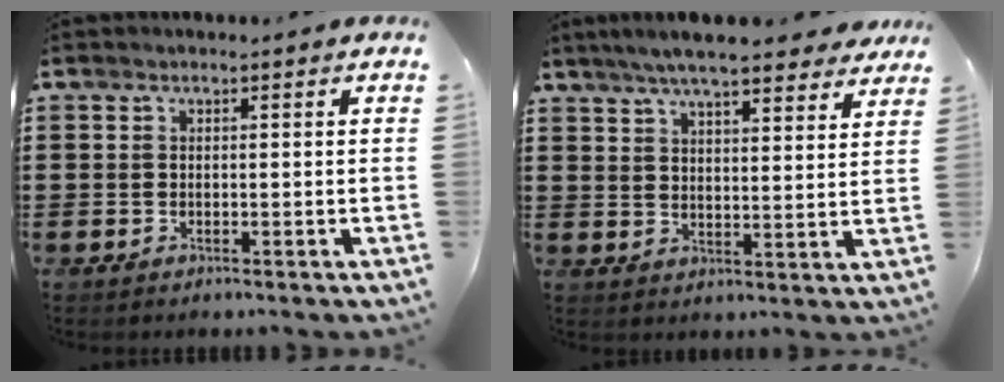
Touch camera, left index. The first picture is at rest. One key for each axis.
{"total": 7.2, "fx": 6.4, "fy": 0.4, "fz": 3.1, "tx": -0.081, "ty": -0.017, "tz": 0.115}